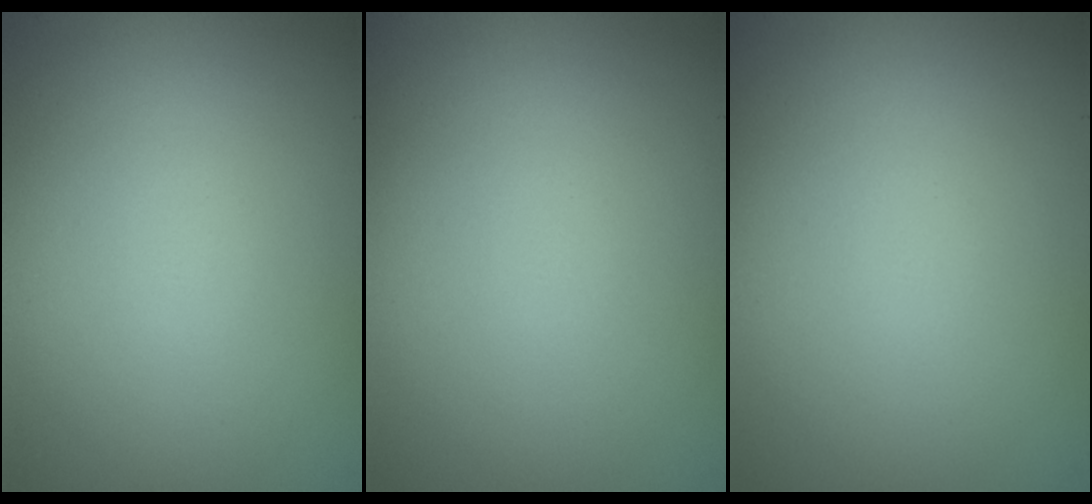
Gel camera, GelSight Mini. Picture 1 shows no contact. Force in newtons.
{"total": 0.0}
{"total": 0.0}